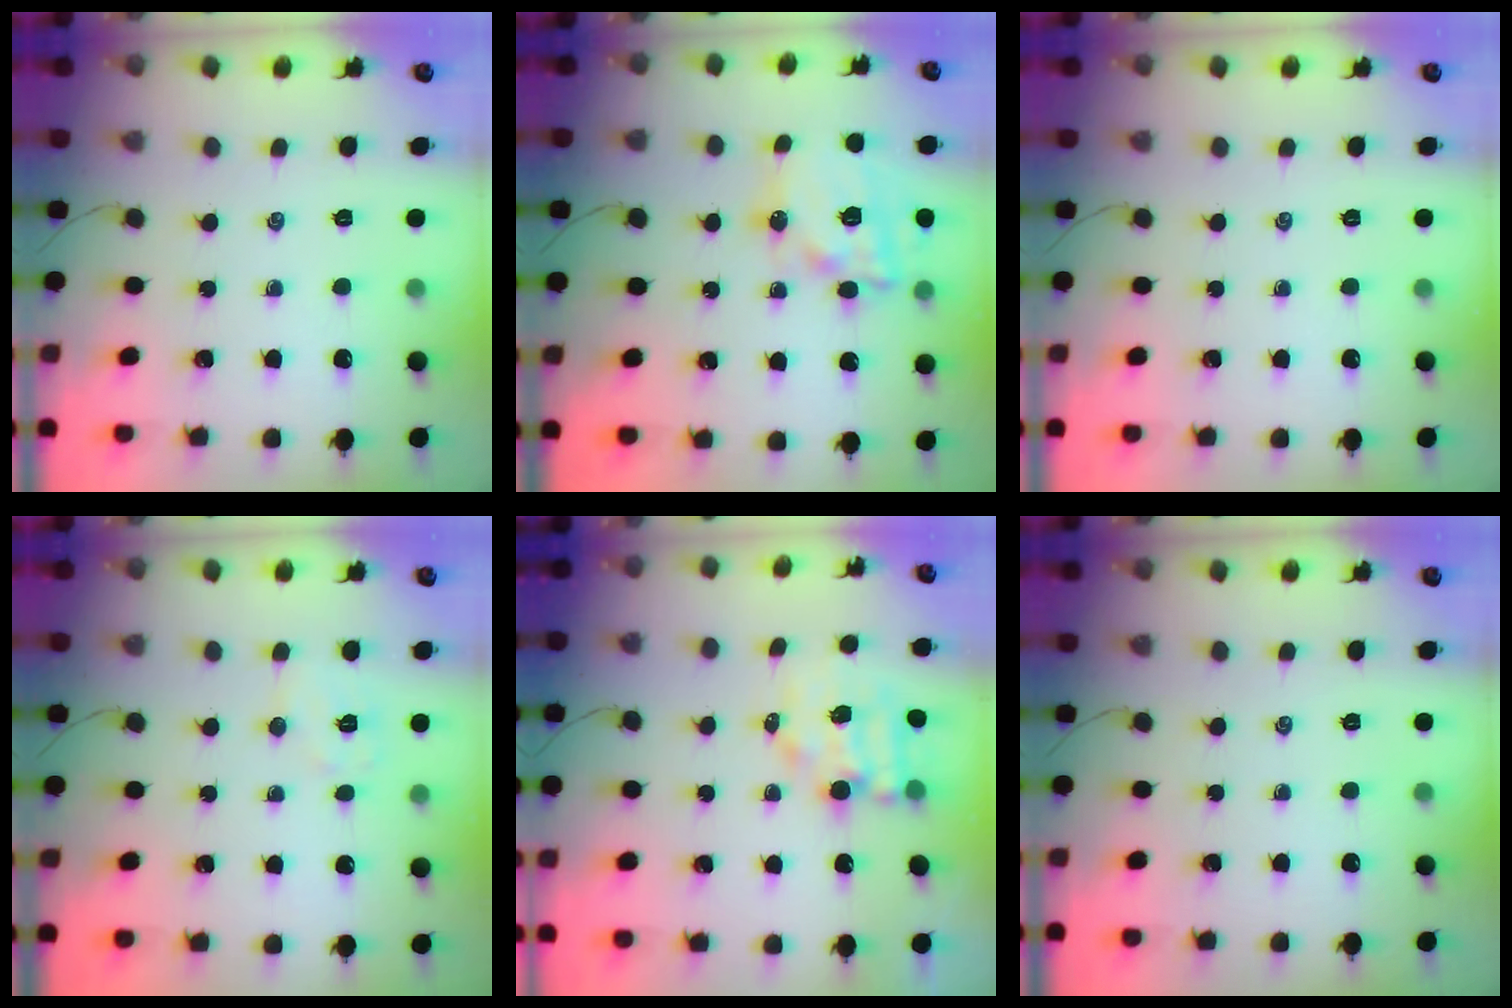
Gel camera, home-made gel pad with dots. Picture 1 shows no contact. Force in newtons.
{"total": 18.1, "press": 17.8, "slide": 3.0}
{"total": 0.0}
{"total": 6.5, "press": 6.4, "slide": 1.2}
{"total": 7.3, "press": 7.2, "slide": 0.8}
{"total": 0.0}